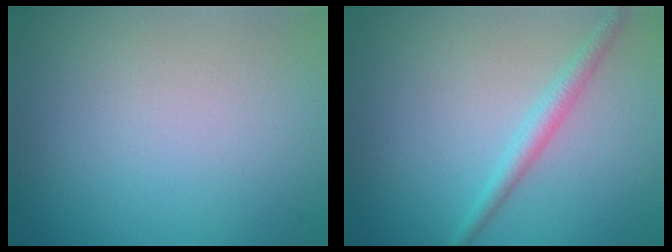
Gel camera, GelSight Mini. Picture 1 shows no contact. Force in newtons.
{"total": 2.1, "press": 2.1, "slide": 0.0}